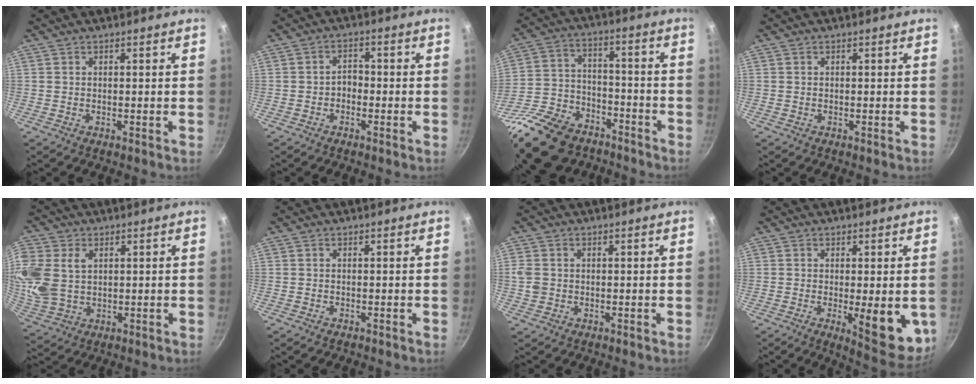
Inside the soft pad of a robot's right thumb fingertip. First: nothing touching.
{"total": 2.7, "force": [-1.1, 2.0, 1.5], "torque": [-0.006, 0.018, -0.021]}
{"total": 22.3, "force": [-15.3, 12.5, 10.4], "torque": [-0.184, 0.068, -0.258]}
{"total": 0.0}
{"total": 13.9, "force": [2.8, 10.3, 8.9], "torque": [-0.206, -0.003, 0.063]}
{"total": 0.0}
{"total": 3.1, "force": [-0.1, 2.7, 1.6], "torque": [-0.029, 0.003, -0.002]}
{"total": 10.9, "force": [-1.7, 3.4, 10.2], "torque": [-0.107, -0.013, -0.012]}